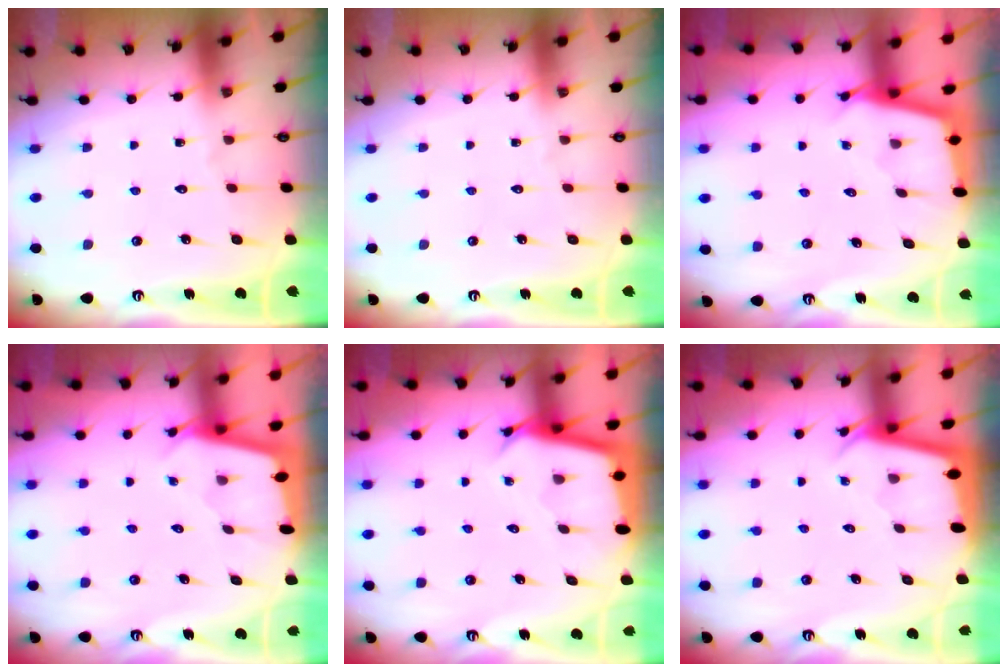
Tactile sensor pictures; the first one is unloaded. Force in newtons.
{"total": 0.0}
{"total": 2.3, "press": 2.3, "slide": 0.2}
{"total": 1.9, "press": 1.9, "slide": 0.1}
{"total": 2.8, "press": 2.8, "slide": 0.0}
{"total": 2.3, "press": 2.3, "slide": 0.1}